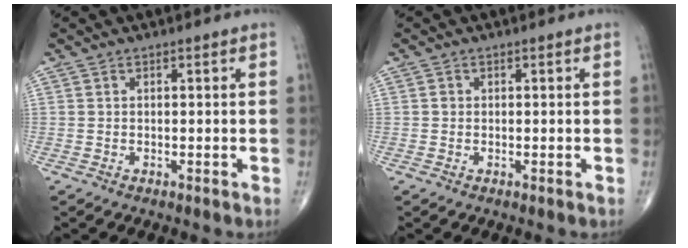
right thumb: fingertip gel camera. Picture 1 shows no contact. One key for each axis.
{"total": 0.5, "fx": 0.0, "fy": 0.5, "fz": 0.2, "tx": 0.002, "ty": 0.002, "tz": -0.001}